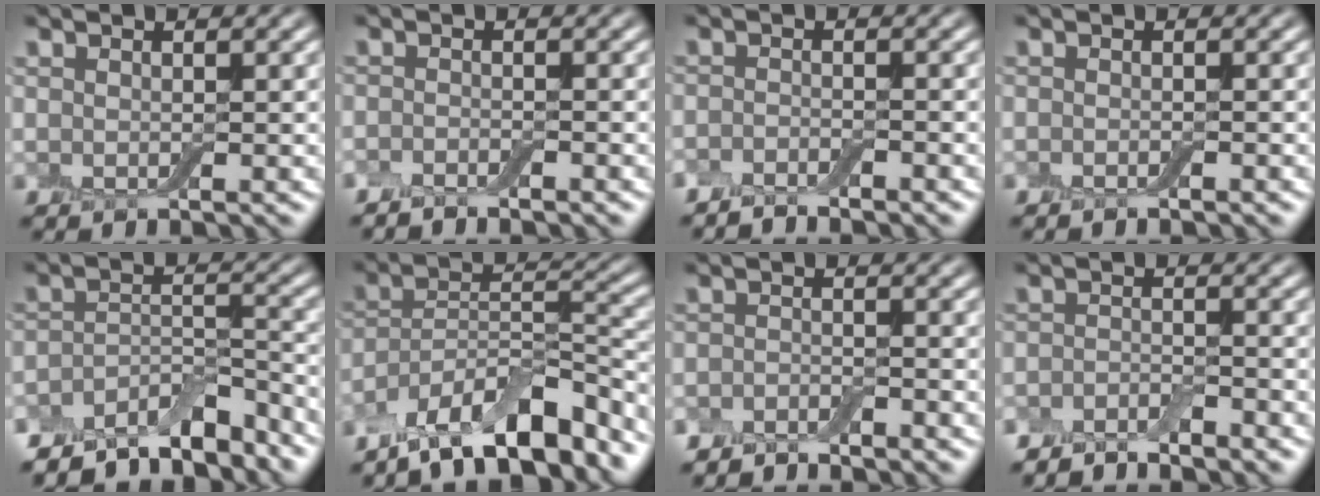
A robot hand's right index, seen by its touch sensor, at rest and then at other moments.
{"total": 1.6, "force": [-1.5, 0.1, 0.4], "torque": [-0.009, 0.001, -0.031]}
{"total": 2.0, "force": [-2.0, 0.2, 0.4], "torque": [-0.009, 0.002, -0.041]}
{"total": 0.8, "force": [-0.7, 0.1, 0.3], "torque": [-0.008, -0.001, -0.014]}
{"total": 8.1, "force": [-7.2, 2.6, 2.8], "torque": [-0.043, -0.005, -0.116]}
{"total": 11.4, "force": [-8.7, 3.7, 6.4], "torque": [-0.097, 0.023, -0.159]}
{"total": 2.7, "force": [-2.7, 0.6, 0.4], "torque": [-0.007, 0.001, -0.054]}
{"total": 3.2, "force": [-3.1, 0.7, 0.7], "torque": [-0.016, 0.001, -0.061]}